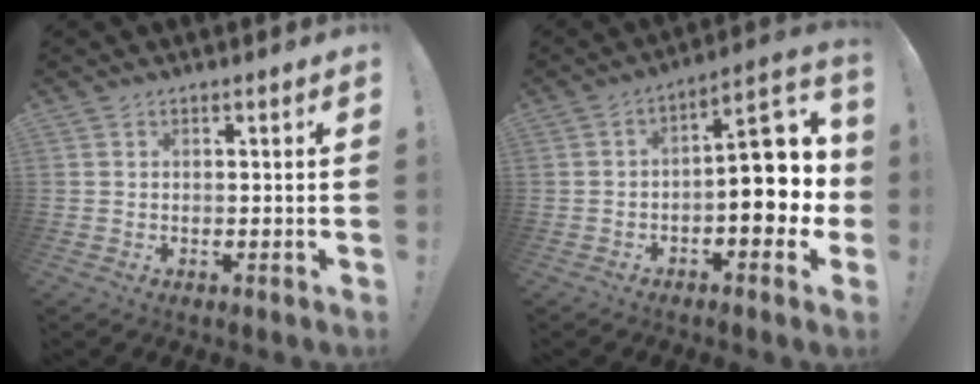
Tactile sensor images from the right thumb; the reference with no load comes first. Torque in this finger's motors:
{"motor_torque": [0.43, 0.60, 0.49, 0.48, 0.03]}